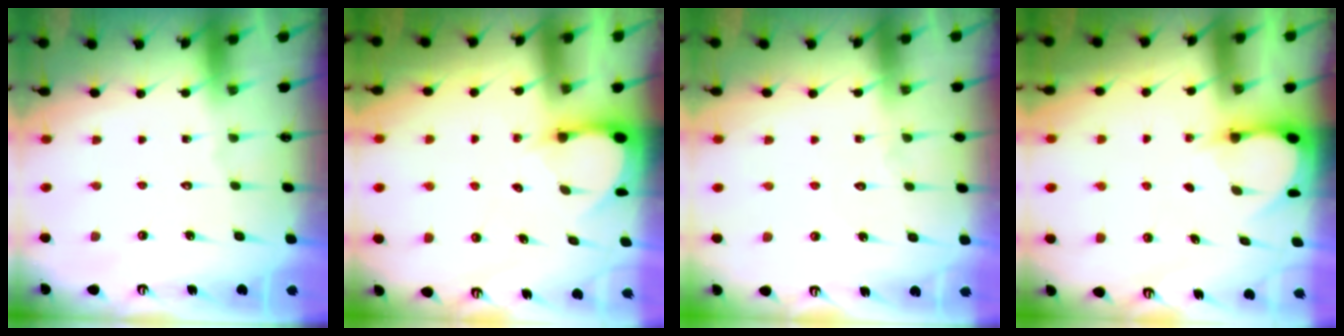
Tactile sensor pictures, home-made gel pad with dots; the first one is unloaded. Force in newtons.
{"total": 2.8, "press": 2.8, "slide": 0.2}
{"total": 3.2, "press": 3.2, "slide": 0.3}
{"total": 3.3, "press": 3.2, "slide": 0.3}